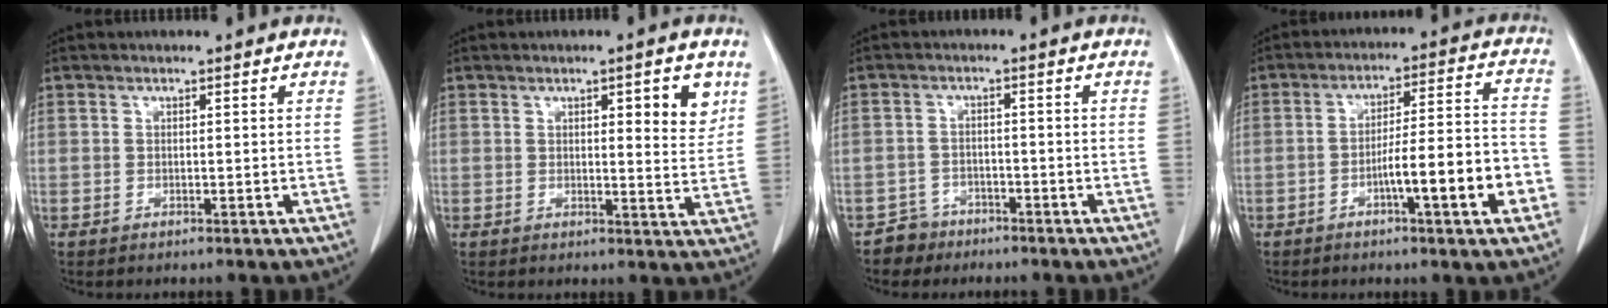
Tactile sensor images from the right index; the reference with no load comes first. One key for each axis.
{"total": 5.8, "fx": 2.6, "fy": 1.2, "fz": 5.1, "tx": -0.062, "ty": -0.013, "tz": 0.029}
{"total": 3.3, "fx": -2.3, "fy": 2.1, "fz": -0.7, "tx": 0.014, "ty": 0.010, "tz": -0.041}
{"total": 12.0, "fx": -4.3, "fy": 0.9, "fz": 11.1, "tx": -0.167, "ty": 0.012, "tz": -0.062}